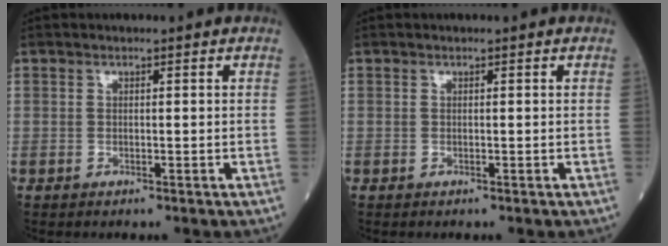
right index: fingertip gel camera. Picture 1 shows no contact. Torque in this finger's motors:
{"motor_torque": [-0.07, -0.17, -0.08, -0.01]}